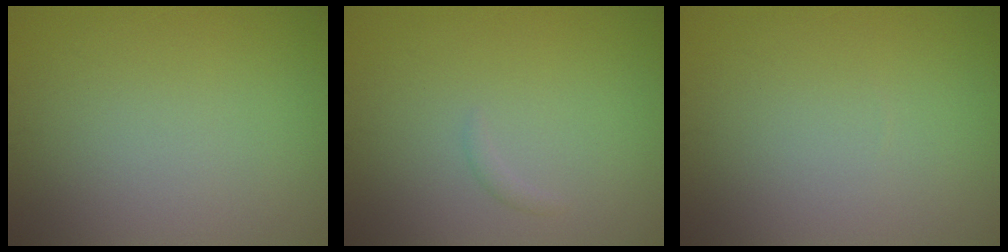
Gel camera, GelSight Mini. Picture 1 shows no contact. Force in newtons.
{"total": 0.6, "press": 0.6, "slide": 0.1}
{"total": 0.0}